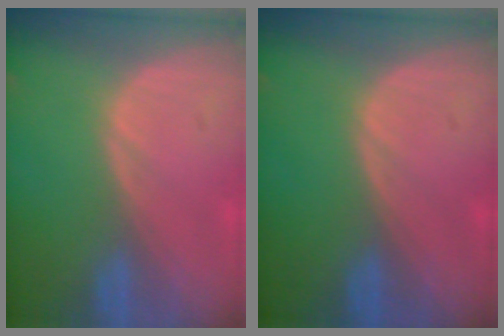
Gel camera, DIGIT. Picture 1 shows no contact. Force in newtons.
{"total": 0.0}